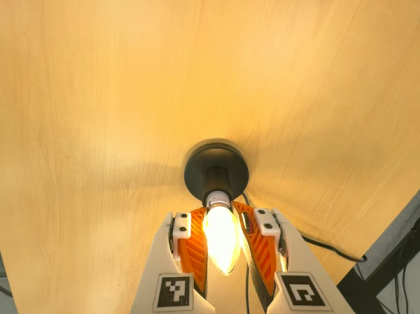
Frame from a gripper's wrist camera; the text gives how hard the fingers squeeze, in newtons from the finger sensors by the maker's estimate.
{"total": 18.5, "left": 23.3, "right": 13.7}